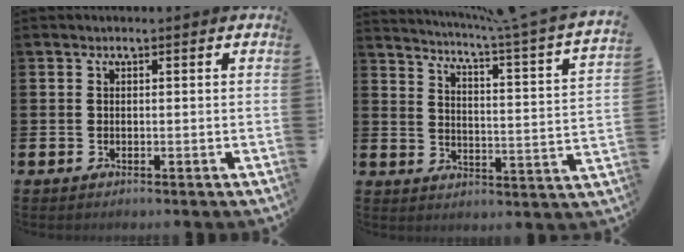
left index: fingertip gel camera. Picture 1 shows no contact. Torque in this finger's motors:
{"motor_torque": [-0.42, -1.69, 0.39, 0.21]}